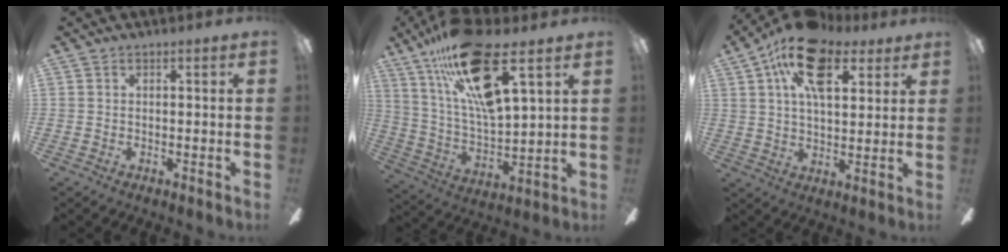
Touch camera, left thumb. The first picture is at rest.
{"total": 23.6, "force": [13.7, 7.6, 17.7], "torque": [-0.331, -0.065, 0.224]}
{"total": 17.7, "force": [8.5, 9.4, 12.3], "torque": [-0.197, -0.012, 0.146]}